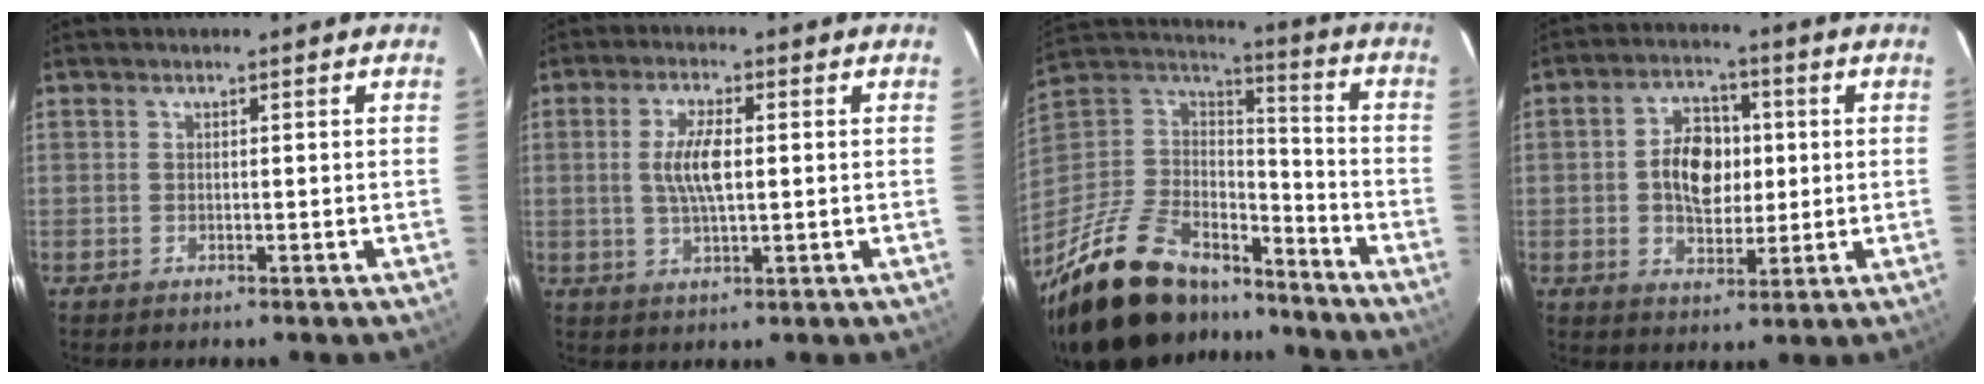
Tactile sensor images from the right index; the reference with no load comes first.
{"total": 6.3, "force": [0.6, 2.1, 5.9], "torque": [-0.114, 0.003, 0.011]}
{"total": 30.0, "force": [-21.2, 14.2, 15.8], "torque": [-0.327, 0.011, -0.330]}
{"total": 9.5, "force": [0.5, 6.5, 6.9], "torque": [-0.123, 0.021, 0.013]}